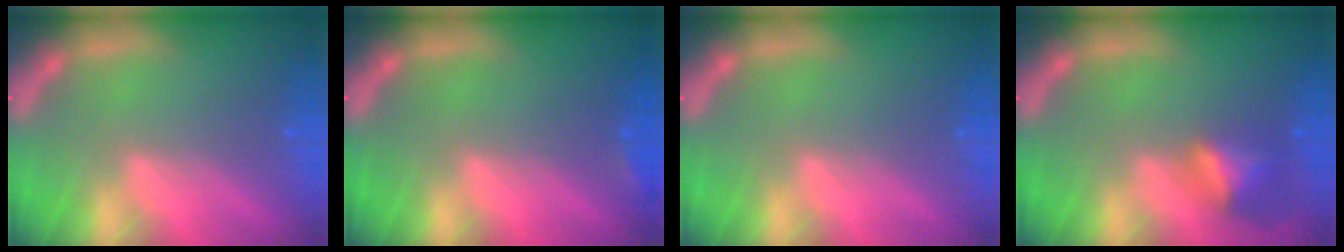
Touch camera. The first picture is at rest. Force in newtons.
{"total": 0.9}
{"total": 0.0}
{"total": 3.5}